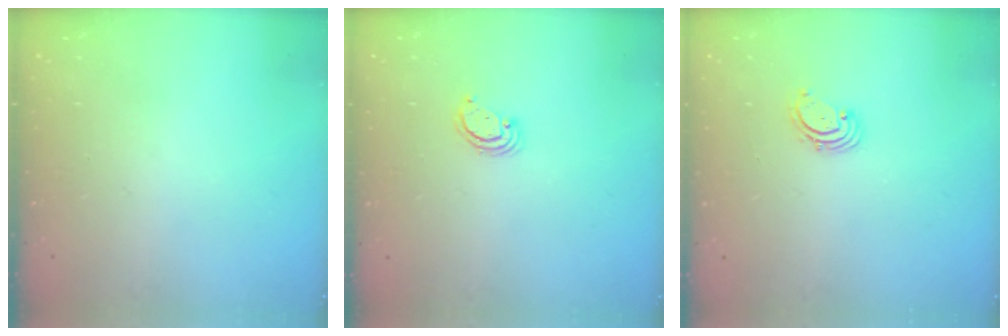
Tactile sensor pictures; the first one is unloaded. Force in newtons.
{"total": 2.3, "press": 2.3, "slide": 0.2}
{"total": 1.6, "press": 1.6, "slide": 0.2}